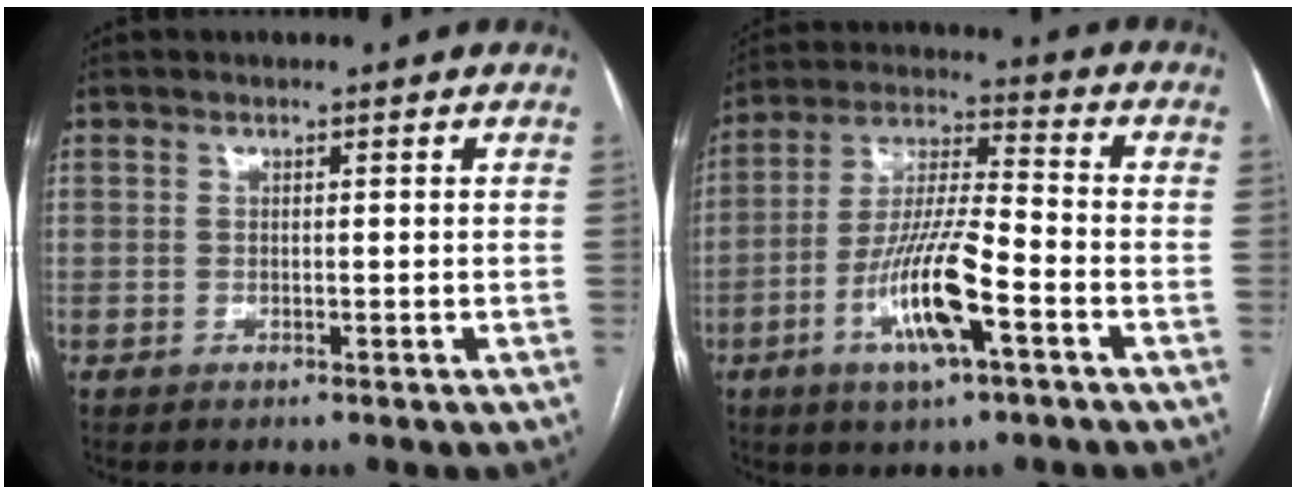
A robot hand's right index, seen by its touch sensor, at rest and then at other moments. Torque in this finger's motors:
{"motor_torque": [1.88, -0.26, 1.00, 0.21]}